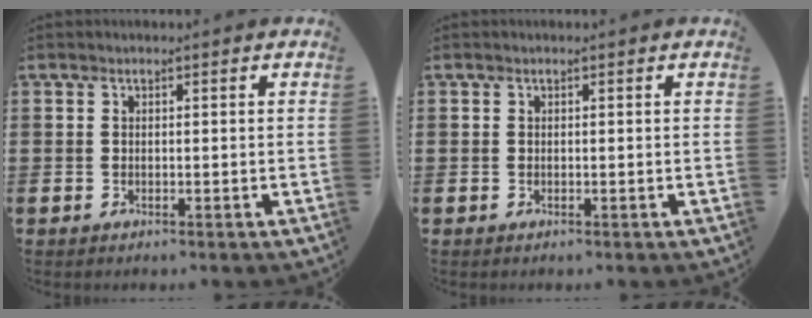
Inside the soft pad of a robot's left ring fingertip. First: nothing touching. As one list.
[{"total": 0.0}]